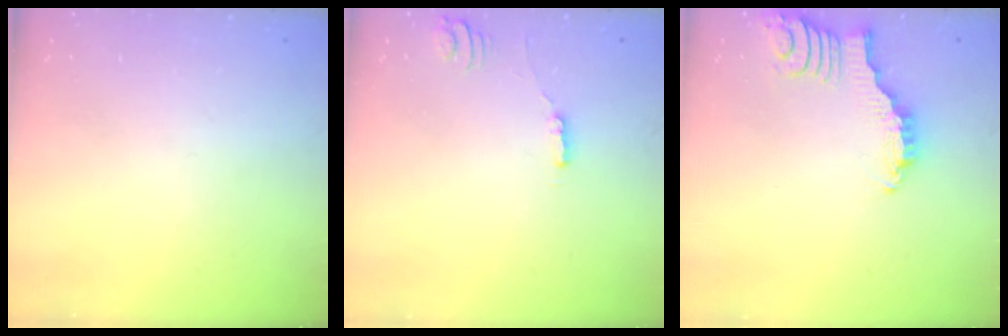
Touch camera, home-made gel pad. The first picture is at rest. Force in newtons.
{"total": 0.9, "press": 0.9, "slide": 0.3}
{"total": 2.9, "press": 2.9, "slide": 0.4}